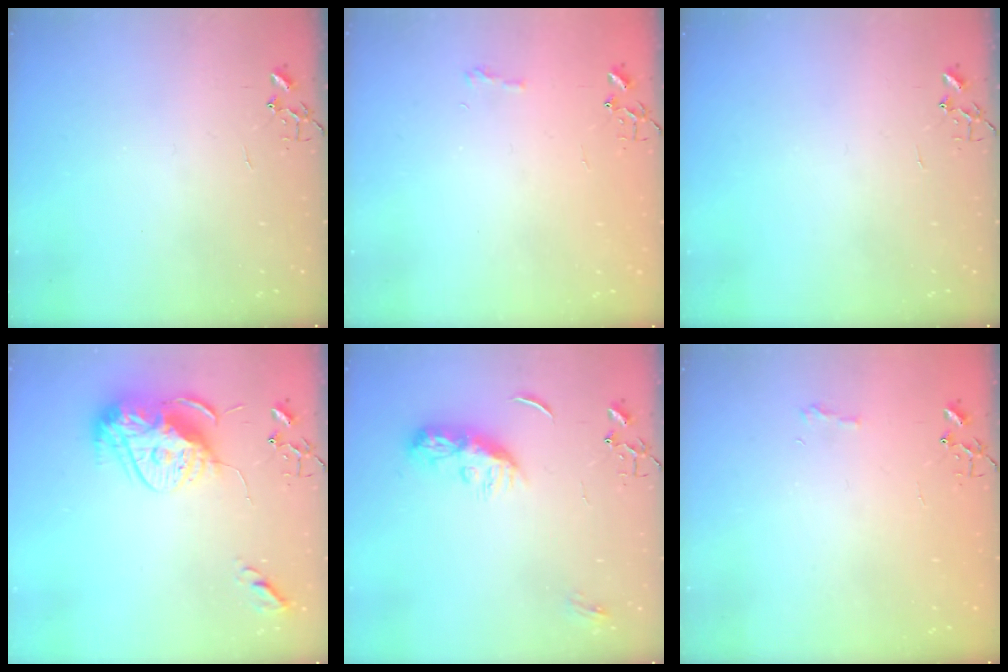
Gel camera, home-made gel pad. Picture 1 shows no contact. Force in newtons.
{"total": 7.0, "press": 6.9, "slide": 0.5}
{"total": 0.0}
{"total": 16.2, "press": 16.1, "slide": 1.4}
{"total": 9.4, "press": 9.4, "slide": 0.2}
{"total": 6.0, "press": 6.0, "slide": 0.6}